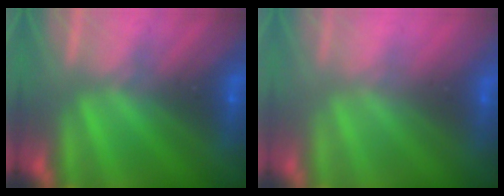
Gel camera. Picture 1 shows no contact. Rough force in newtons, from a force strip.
{"total": 2.5}